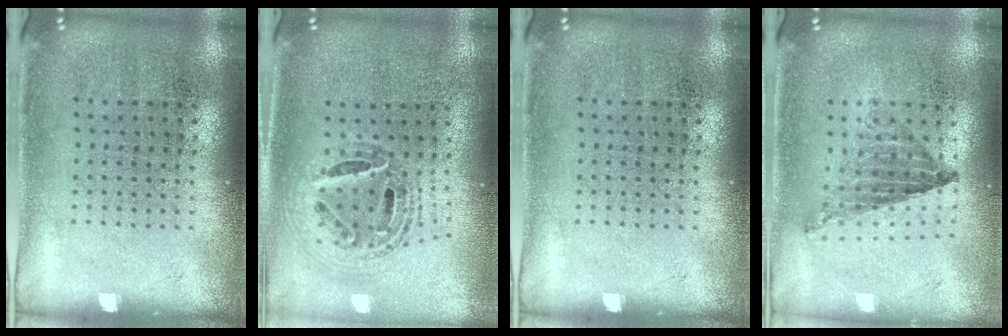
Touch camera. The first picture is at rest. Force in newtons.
{"total": 1.2, "press": 1.1, "slide": 0.4}
{"total": 0.0}
{"total": 0.5, "press": 0.5, "slide": 0.1}